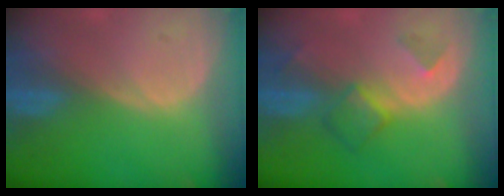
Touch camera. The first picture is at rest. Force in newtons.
{"total": 4.9, "press": 4.3, "slide": 2.2}